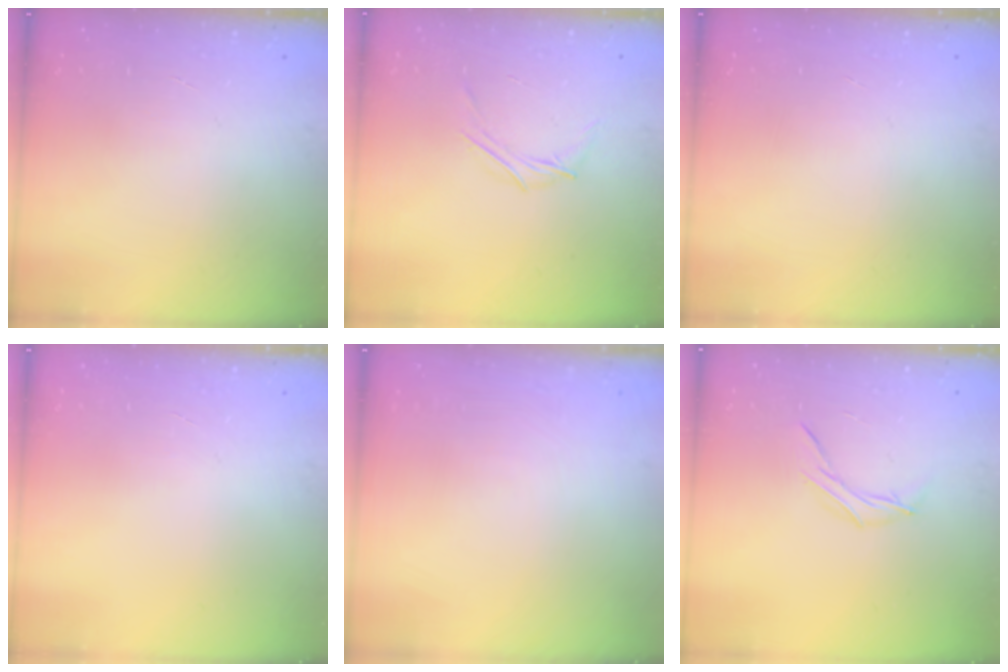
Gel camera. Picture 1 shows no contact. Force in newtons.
{"total": 3.9, "press": 3.7, "slide": 1.3}
{"total": 0.0}
{"total": 0.0}
{"total": 0.0}
{"total": 5.7, "press": 5.6, "slide": 1.2}